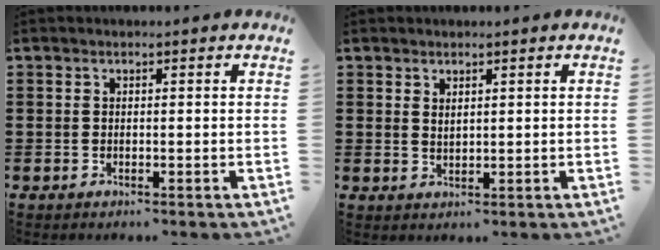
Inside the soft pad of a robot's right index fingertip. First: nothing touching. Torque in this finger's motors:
{"motor_torque": [-0.63, 0.66, 0.00, 0.00]}